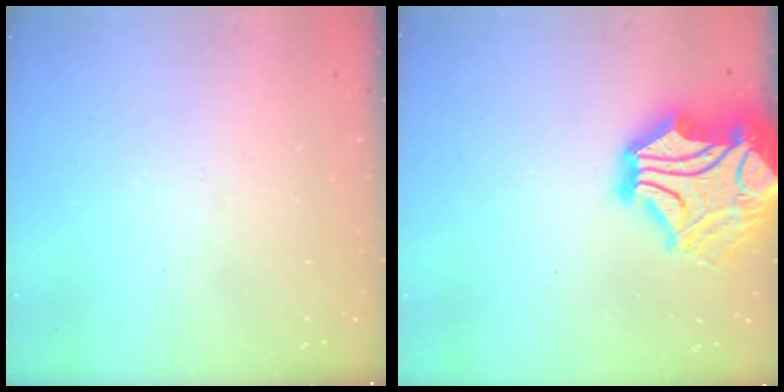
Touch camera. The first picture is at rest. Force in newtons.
{"total": 14.1, "press": 13.9, "slide": 2.4}